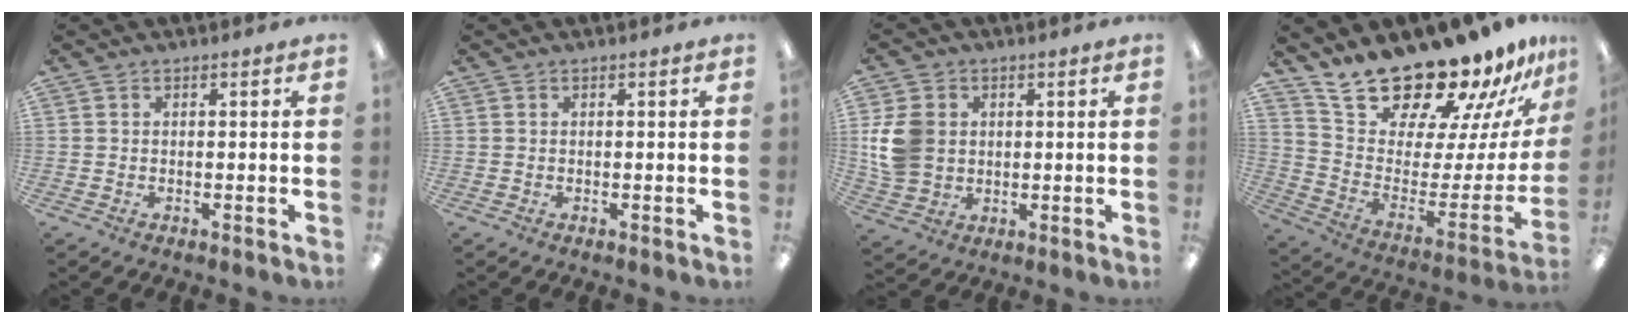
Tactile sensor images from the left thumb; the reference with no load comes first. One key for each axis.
{"total": 0.0}
{"total": 10.5, "fx": 1.5, "fy": 8.8, "fz": 5.5, "tx": -0.127, "ty": 0.012, "tz": 0.030}
{"total": 19.3, "fx": 18.5, "fy": 3.4, "fz": 4.4, "tx": -0.081, "ty": -0.172, "tz": 0.319}